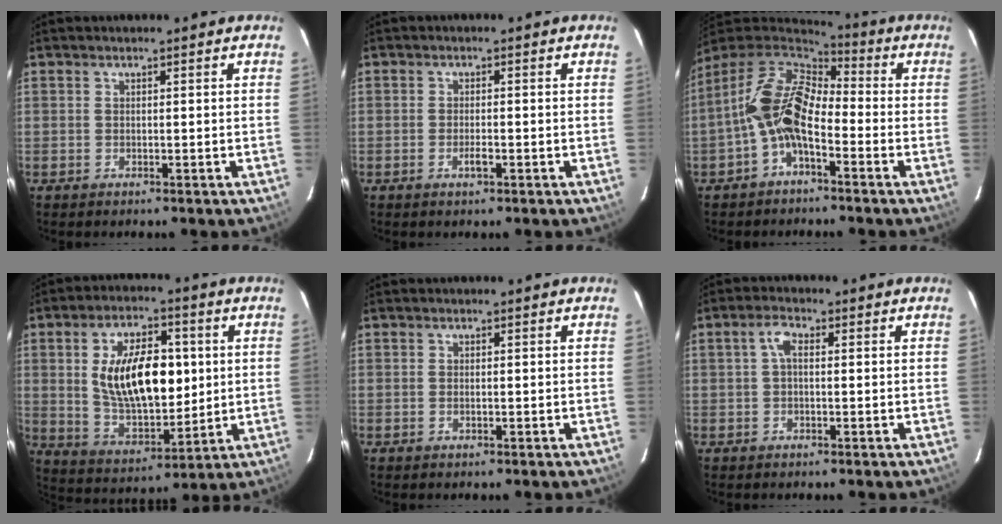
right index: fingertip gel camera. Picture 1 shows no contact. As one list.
[{"total": 2.0, "force": [-1.0, 0.6, 1.6], "torque": [-0.032, -0.003, -0.016]}, {"total": 12.2, "force": [-3.3, 6.5, 9.8], "torque": [-0.197, 0.018, -0.072]}, {"total": 16.9, "force": [2.5, 8.7, 14.3], "torque": [-0.249, 0.007, 0.059]}, {"total": 0.5, "force": [-0.1, 0.1, 0.5], "torque": [-0.010, -0.001, -0.002]}, {"total": 2.7, "force": [0.3, 1.4, 2.3], "torque": [-0.048, 0.010, 0.006]}]